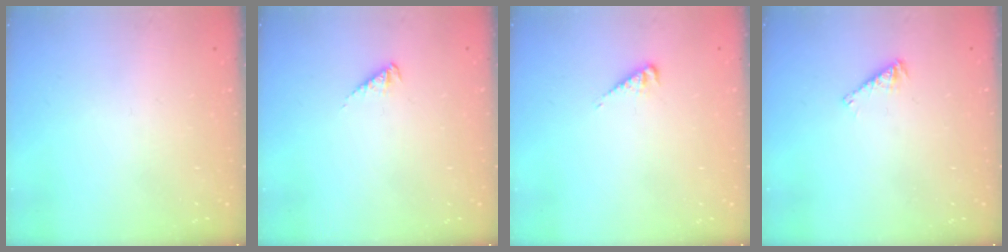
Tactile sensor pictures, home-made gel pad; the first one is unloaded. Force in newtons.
{"total": 3.0, "press": 2.9, "slide": 0.5}
{"total": 4.2, "press": 4.1, "slide": 0.7}
{"total": 2.5, "press": 2.5, "slide": 0.5}